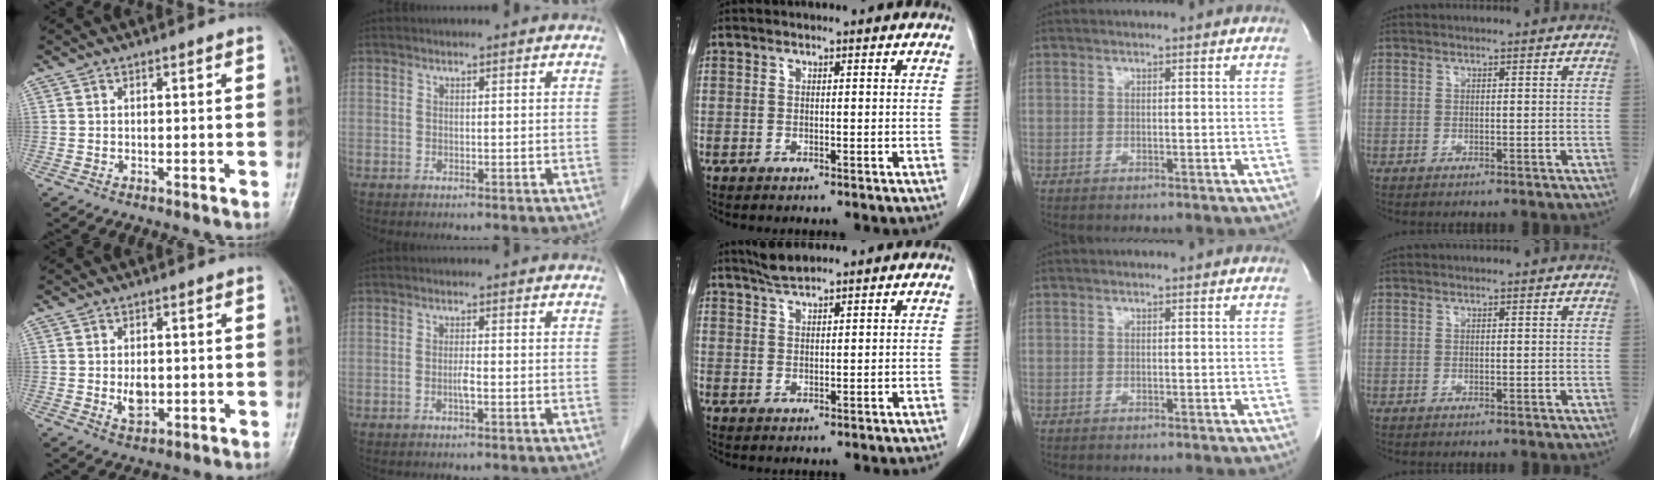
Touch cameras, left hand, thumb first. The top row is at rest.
{"thumb": {"total": 3.7, "force": [-0.3, 2.4, 2.8], "torque": [-0.040, -0.004, -0.002]}, "index": {"total": 1.5, "force": [-0.6, 0.1, 1.4], "torque": [-0.029, 0.000, -0.011]}, "middle": {"total": 3.1, "force": [2.8, 0.2, 1.3], "torque": [-0.030, 0.004, 0.055]}}